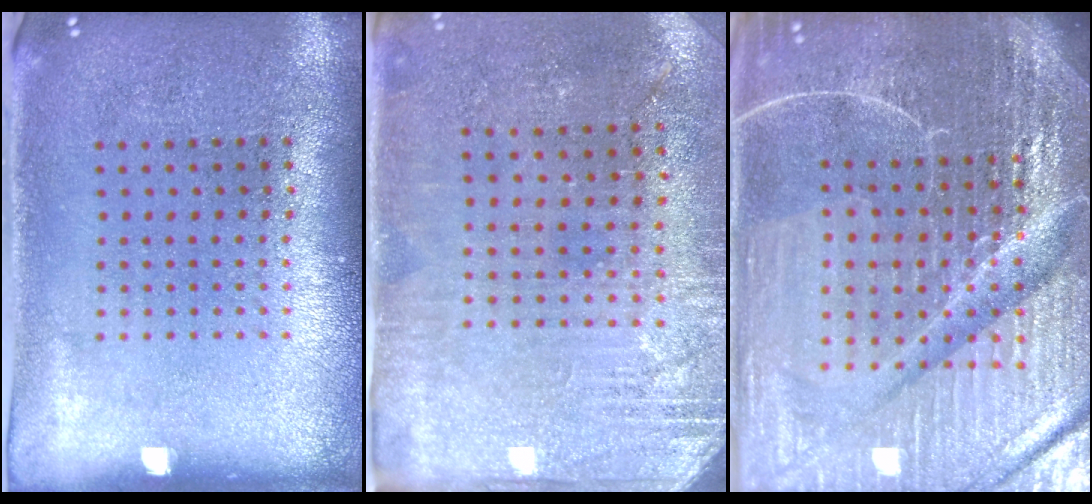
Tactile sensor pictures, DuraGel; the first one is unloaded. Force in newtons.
{"total": 2.8, "press": 2.6, "slide": 1.0}
{"total": 6.9, "press": 6.0, "slide": 3.4}